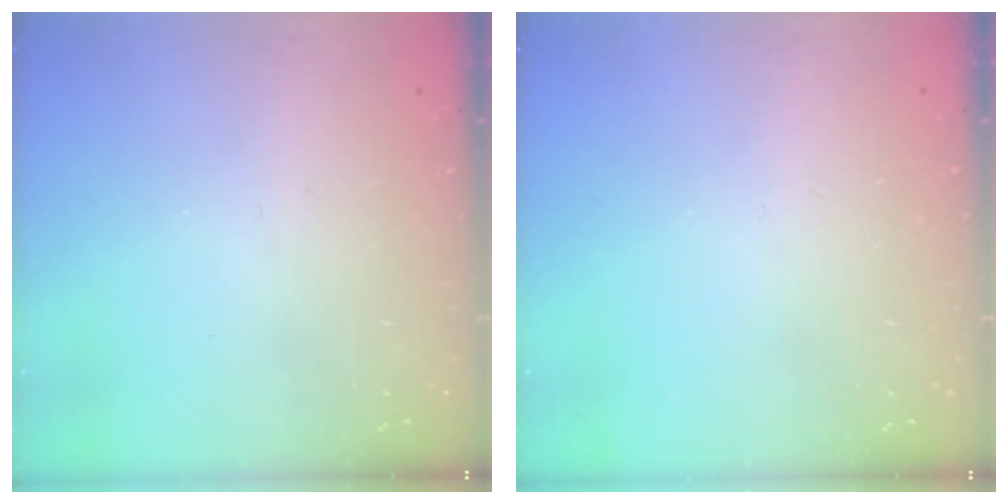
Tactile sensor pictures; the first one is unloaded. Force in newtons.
{"total": 0.0}